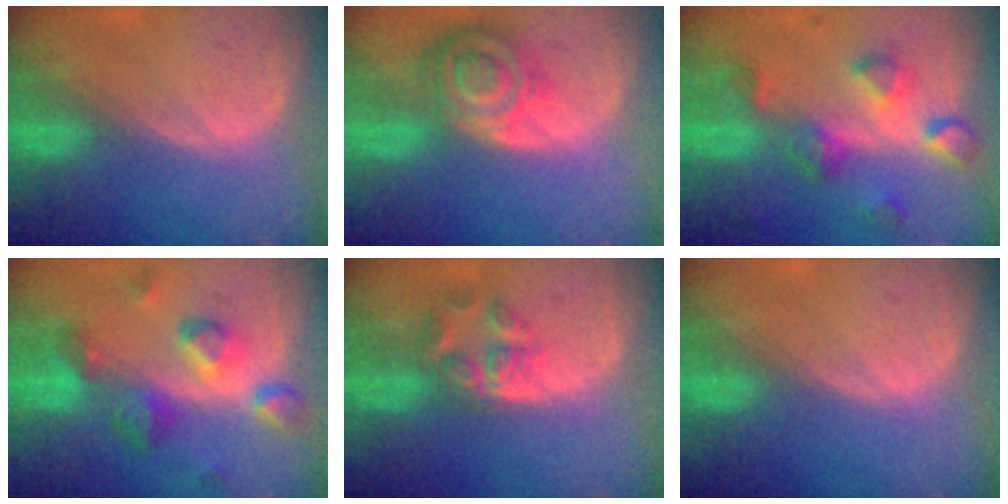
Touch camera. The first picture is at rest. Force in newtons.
{"total": 8.3, "press": 7.3, "slide": 4.0}
{"total": 8.0, "press": 7.3, "slide": 3.1}
{"total": 9.4, "press": 8.2, "slide": 4.6}
{"total": 5.8, "press": 4.9, "slide": 3.0}
{"total": 0.0}